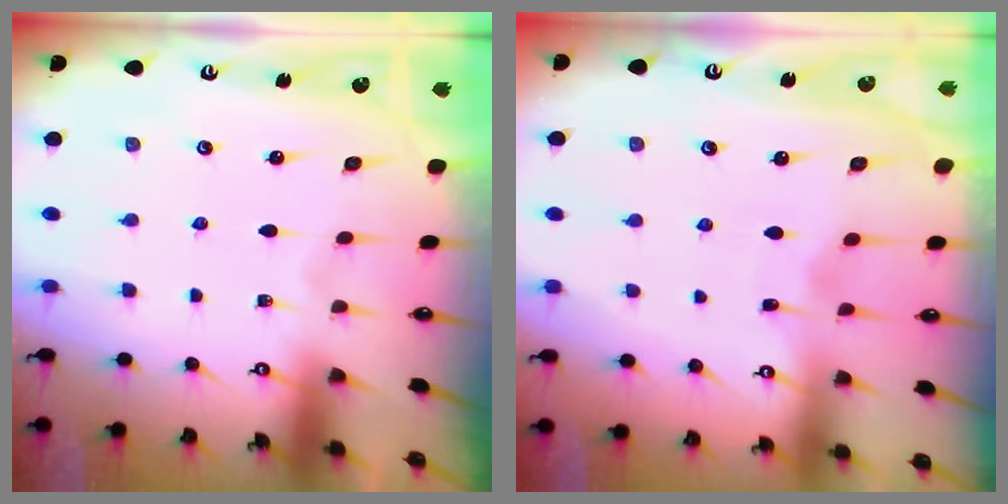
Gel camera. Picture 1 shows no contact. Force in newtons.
{"total": 2.6, "press": 2.6, "slide": 0.3}